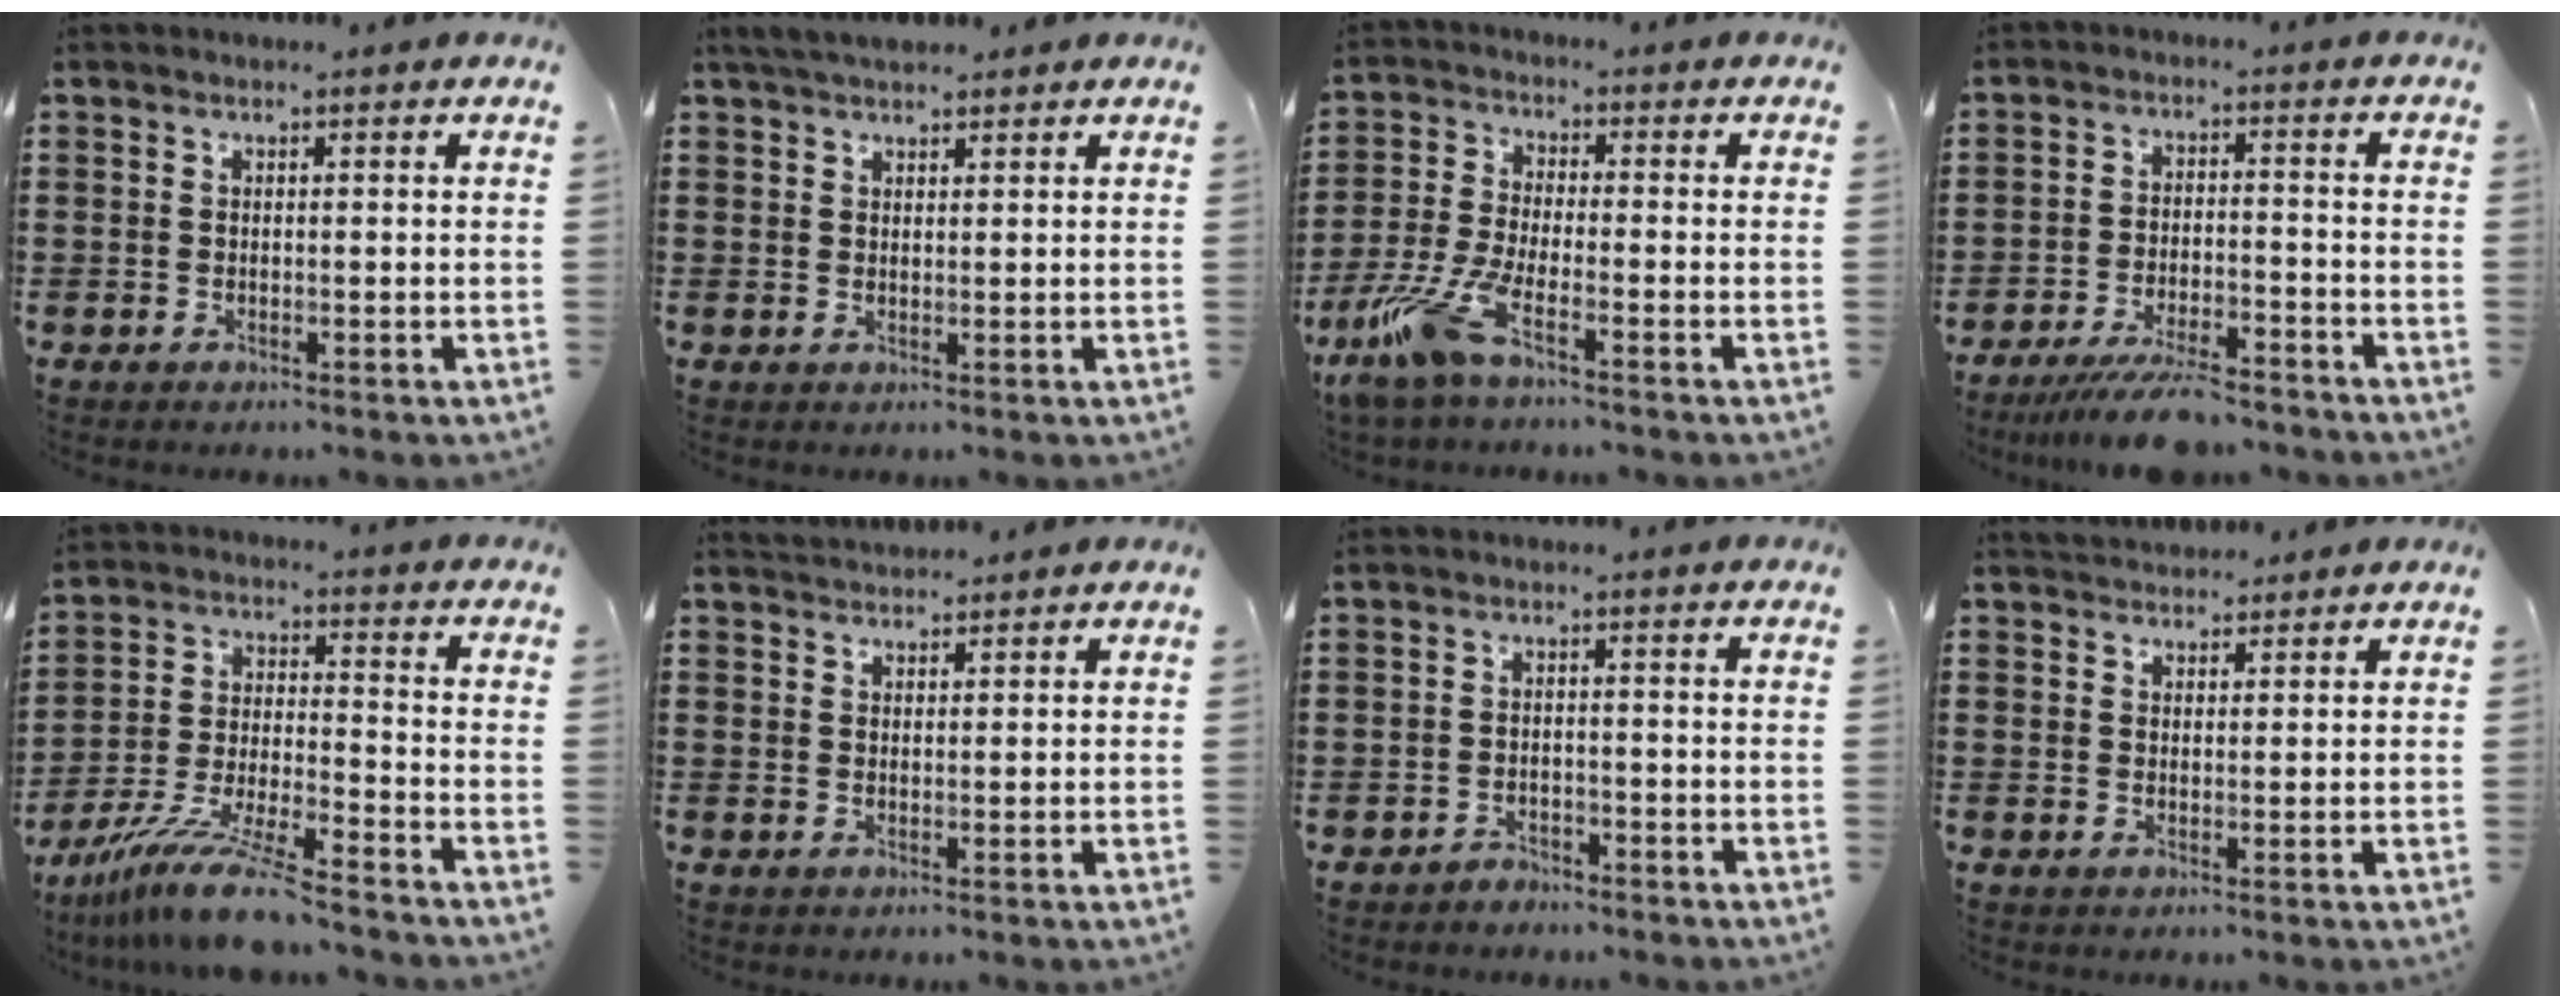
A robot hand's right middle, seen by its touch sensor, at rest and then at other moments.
{"total": 2.4, "force": [2.3, 0.6, 0.6], "torque": [-0.018, 0.005, 0.044]}
{"total": 7.6, "force": [-4.7, 1.6, 5.7], "torque": [-0.153, -0.021, -0.096]}
{"total": 7.2, "force": [-6.4, 0.8, 3.3], "torque": [-0.057, 0.000, -0.117]}
{"total": 11.8, "force": [-10.2, 0.1, 5.8], "torque": [-0.114, 0.007, -0.198]}
{"total": 1.8, "force": [1.8, 0.3, -0.2], "torque": [-0.002, 0.005, 0.035]}
{"total": 2.0, "force": [-1.9, 0.4, -0.1], "torque": [-0.005, -0.001, -0.042]}
{"total": 2.2, "force": [2.1, 0.6, -0.2], "torque": [0.006, 0.000, 0.040]}